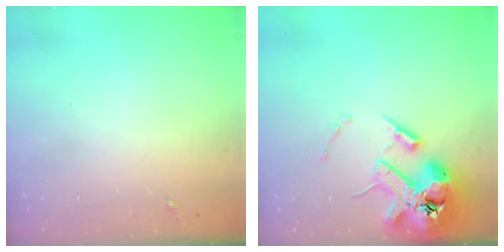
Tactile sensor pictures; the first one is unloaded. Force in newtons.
{"total": 14.5, "press": 14.3, "slide": 2.0}